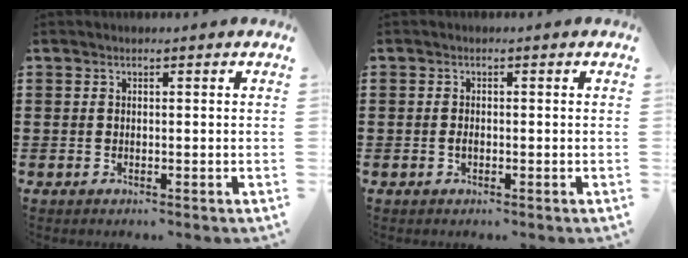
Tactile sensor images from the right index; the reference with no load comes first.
{"total": 0.9, "force": [-0.4, 0.3, 0.7], "torque": [-0.017, -0.005, -0.005]}